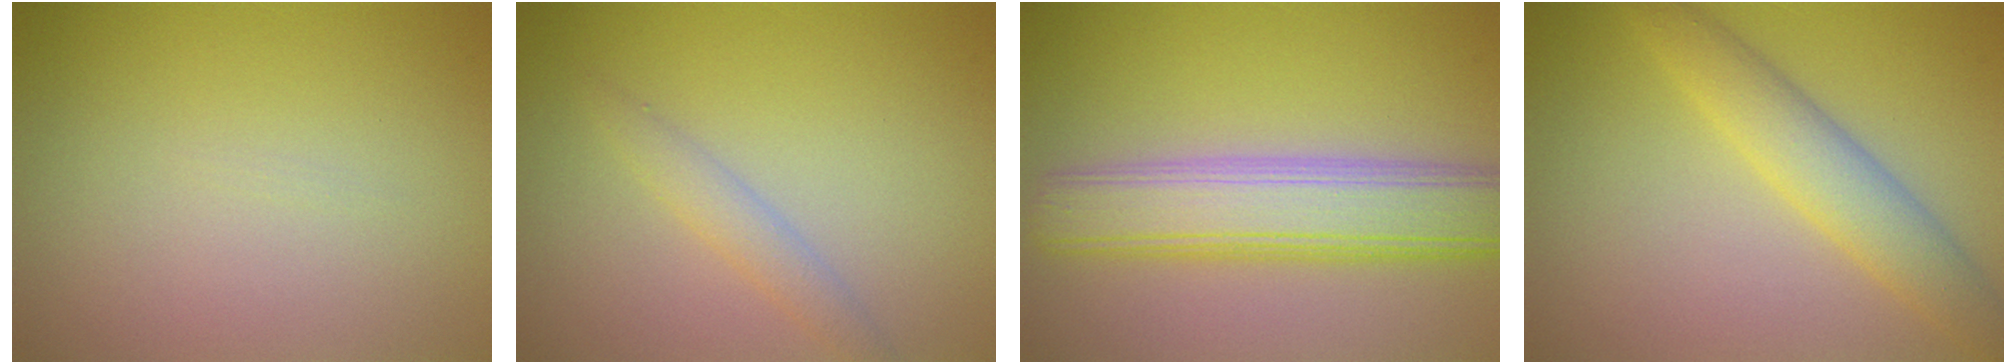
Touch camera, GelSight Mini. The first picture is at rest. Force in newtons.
{"total": 1.8, "press": 1.8, "slide": 0.0}
{"total": 7.3, "press": 7.3, "slide": 0.4}
{"total": 4.1, "press": 4.1, "slide": 0.1}